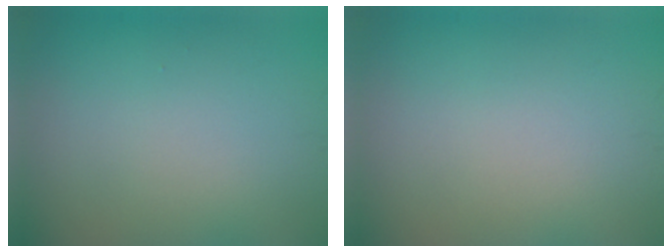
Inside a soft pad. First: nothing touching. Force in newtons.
{"total": 0.0}